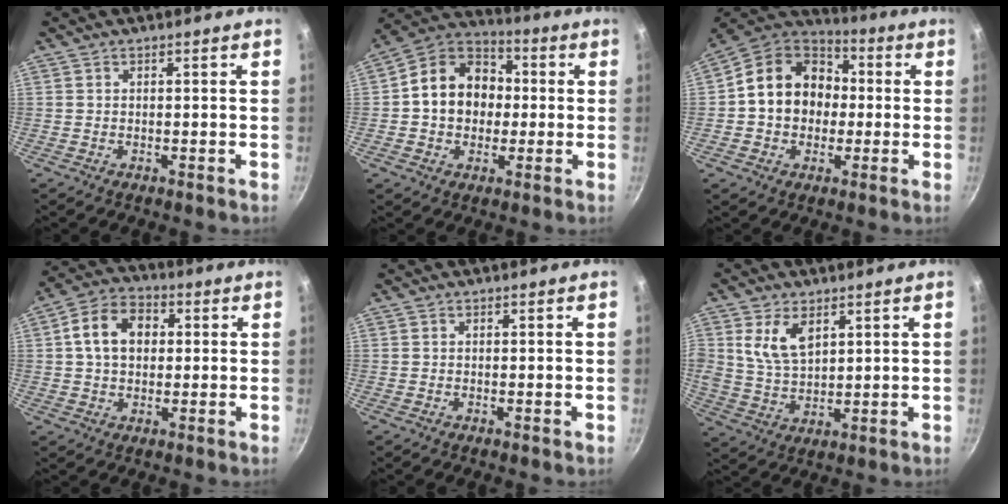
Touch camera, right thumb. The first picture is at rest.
{"total": 14.2, "force": [0.4, 11.5, 8.3], "torque": [-0.099, 0.029, -0.010]}
{"total": 16.4, "force": [0.6, 13.5, 9.2], "torque": [-0.120, 0.037, -0.004]}
{"total": 10.4, "force": [1.6, 7.6, 6.8], "torque": [-0.093, 0.019, 0.014]}
{"total": 0.0}
{"total": 8.3, "force": [3.5, 4.9, 5.7], "torque": [-0.102, -0.023, 0.072]}